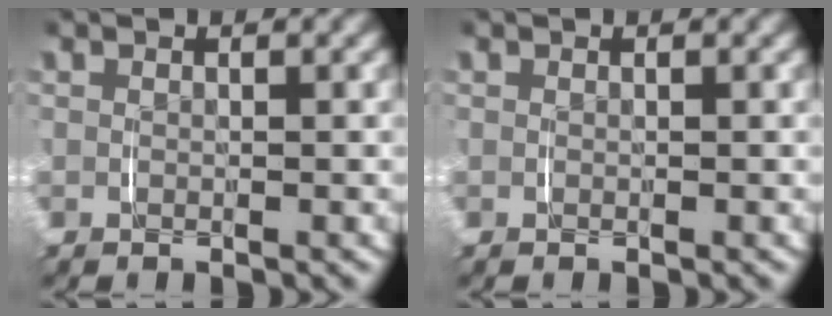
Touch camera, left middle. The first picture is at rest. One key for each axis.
{"total": 0.0}